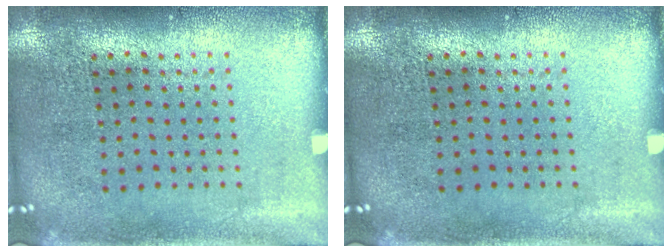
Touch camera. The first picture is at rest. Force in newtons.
{"total": 0.0}